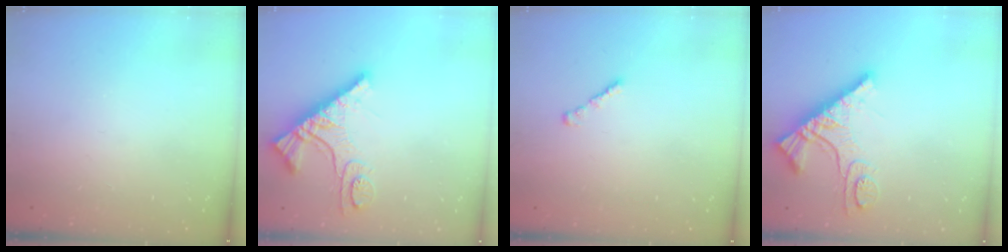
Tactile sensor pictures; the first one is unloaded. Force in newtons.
{"total": 11.0, "press": 11.0, "slide": 1.1}
{"total": 1.6, "press": 1.5, "slide": 0.5}
{"total": 11.0, "press": 11.0, "slide": 1.1}